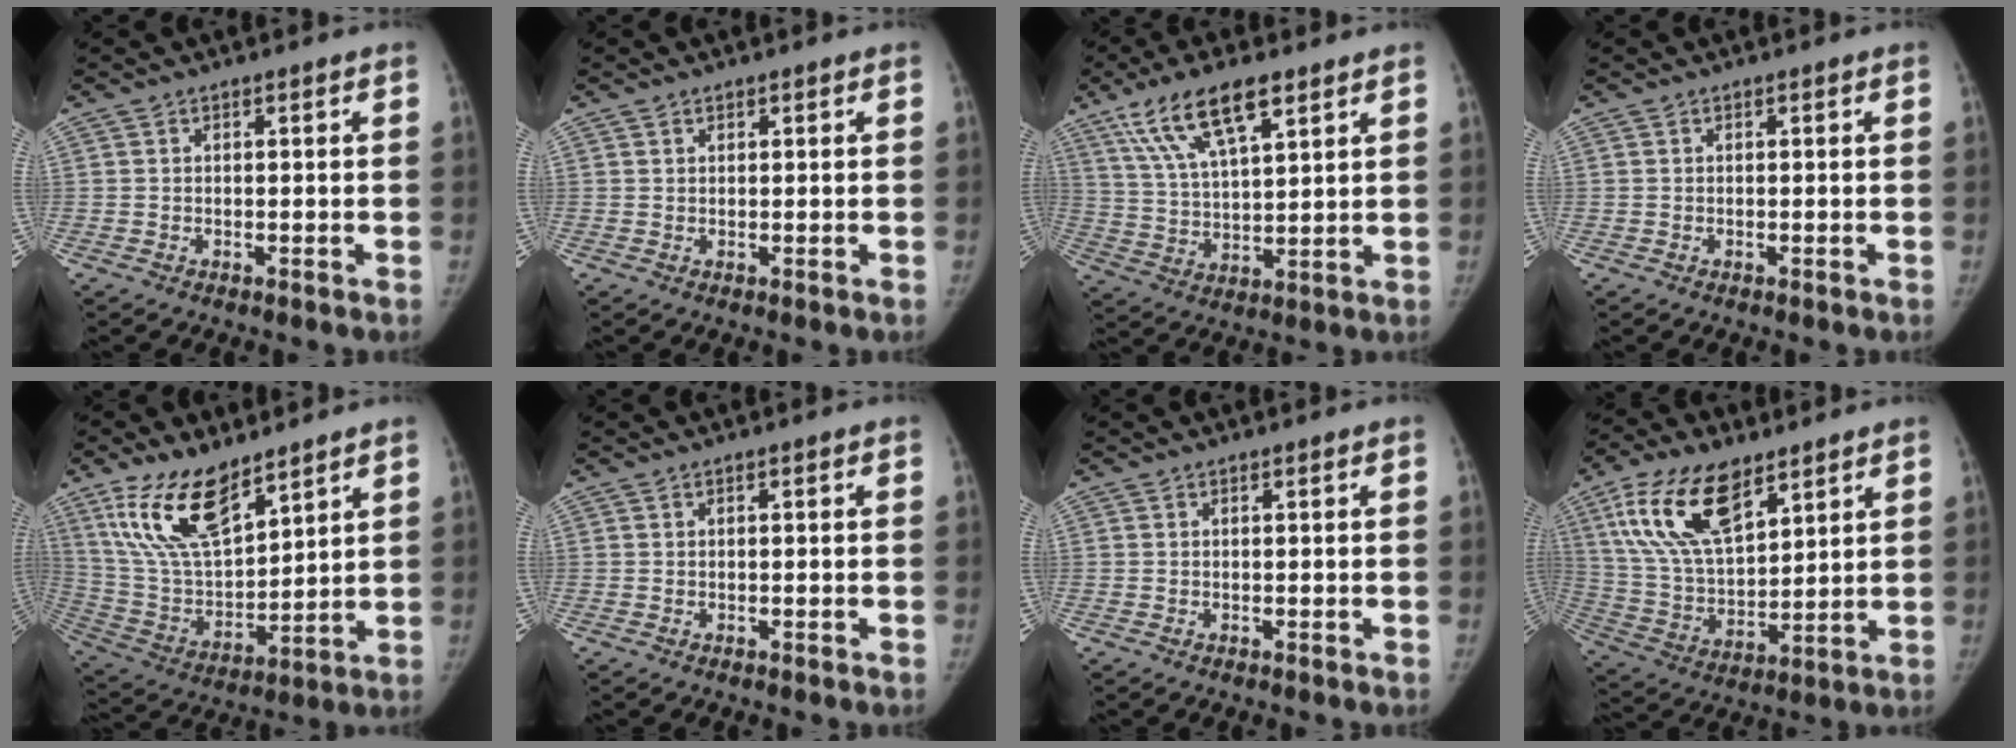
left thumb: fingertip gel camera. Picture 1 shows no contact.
{"total": 0.6, "force": [0.4, 0.4, 0.0], "torque": [0.005, -0.002, 0.005]}
{"total": 13.6, "force": [7.9, 4.5, 10.0], "torque": [-0.177, -0.018, 0.154]}
{"total": 0.0}
{"total": 17.1, "force": [11.0, 7.2, 10.9], "torque": [-0.173, -0.054, 0.225]}
{"total": 0.0}
{"total": 0.0}
{"total": 18.2, "force": [9.9, 8.8, 12.5], "torque": [-0.212, -0.032, 0.191]}